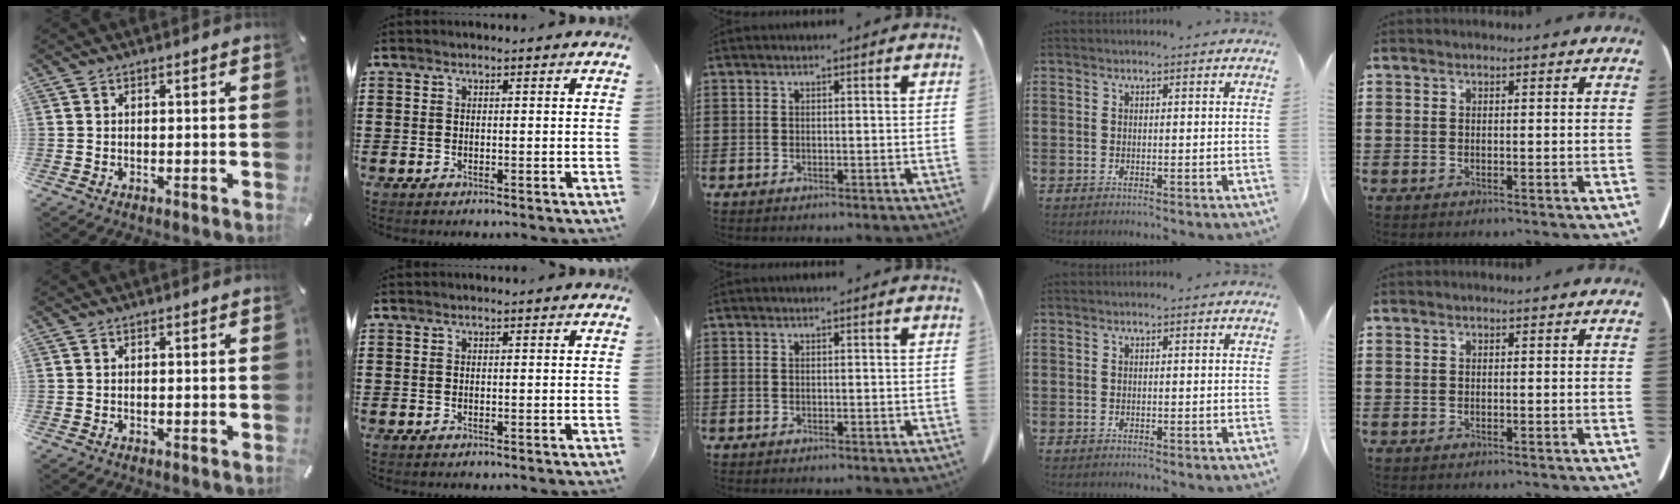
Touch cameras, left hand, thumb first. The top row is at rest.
{}